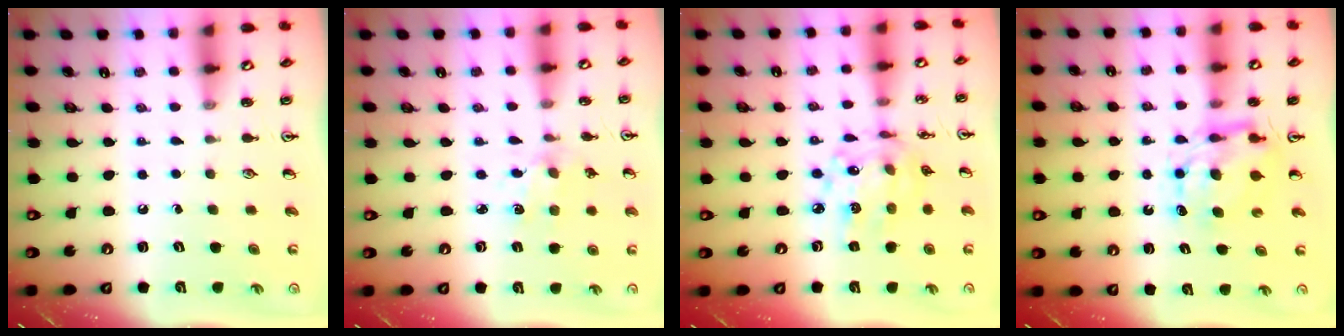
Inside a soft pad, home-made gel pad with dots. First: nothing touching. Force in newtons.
{"total": 1.9, "press": 1.8, "slide": 0.3}
{"total": 13.3, "press": 13.3, "slide": 0.9}
{"total": 7.9, "press": 7.9, "slide": 0.7}